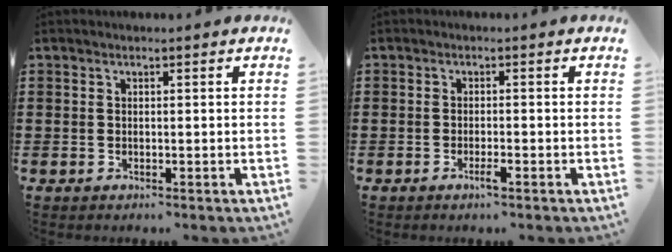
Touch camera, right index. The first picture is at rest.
{"total": 1.9, "force": [-1.1, 0.0, 1.5], "torque": [-0.033, -0.006, -0.022]}